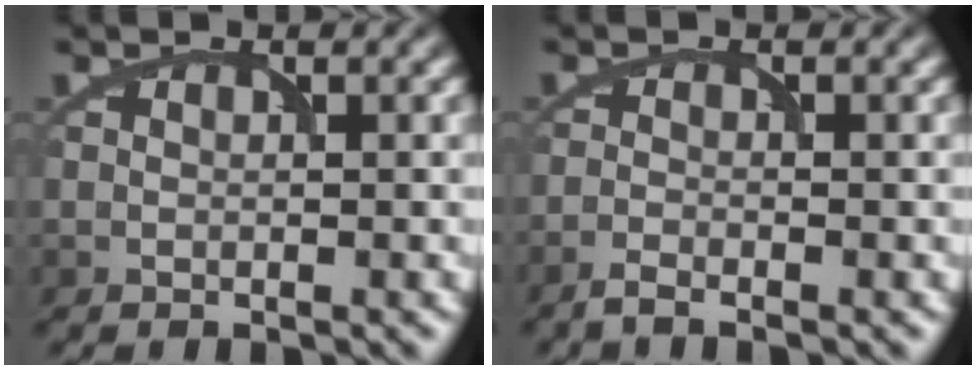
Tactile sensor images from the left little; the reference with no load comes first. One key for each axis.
{"total": 1.4, "fx": -1.2, "fy": 0.2, "fz": 0.8, "tx": -0.019, "ty": -0.004, "tz": -0.030}